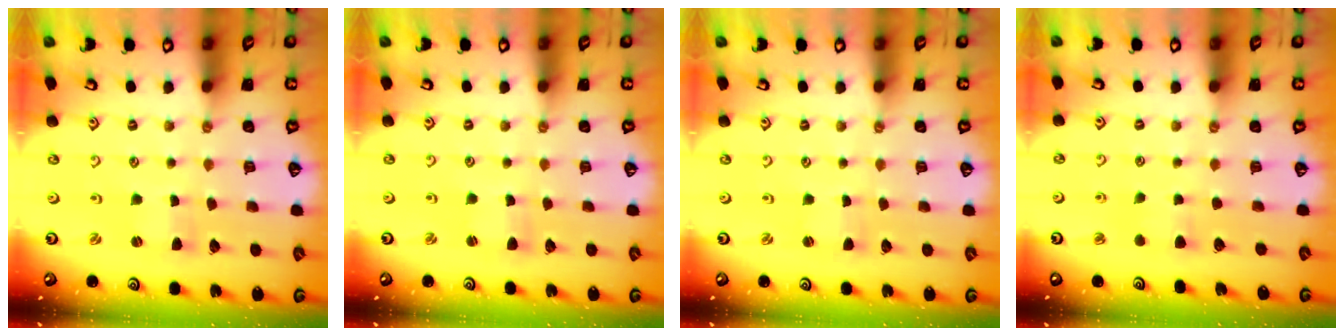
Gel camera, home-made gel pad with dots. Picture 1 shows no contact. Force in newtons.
{"total": 2.2, "press": 2.2, "slide": 0.3}
{"total": 1.0, "press": 1.0, "slide": 0.1}
{"total": 3.7, "press": 3.6, "slide": 0.4}